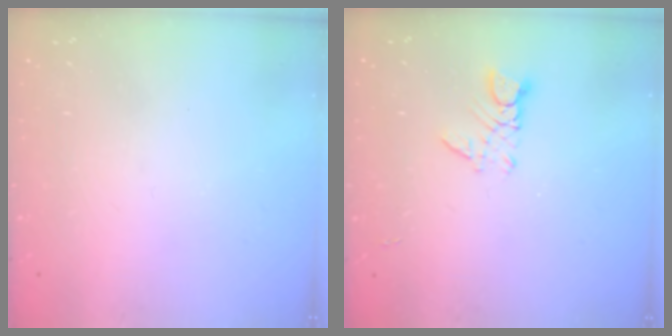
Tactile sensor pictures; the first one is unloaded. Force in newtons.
{"total": 3.9, "press": 3.9, "slide": 0.3}